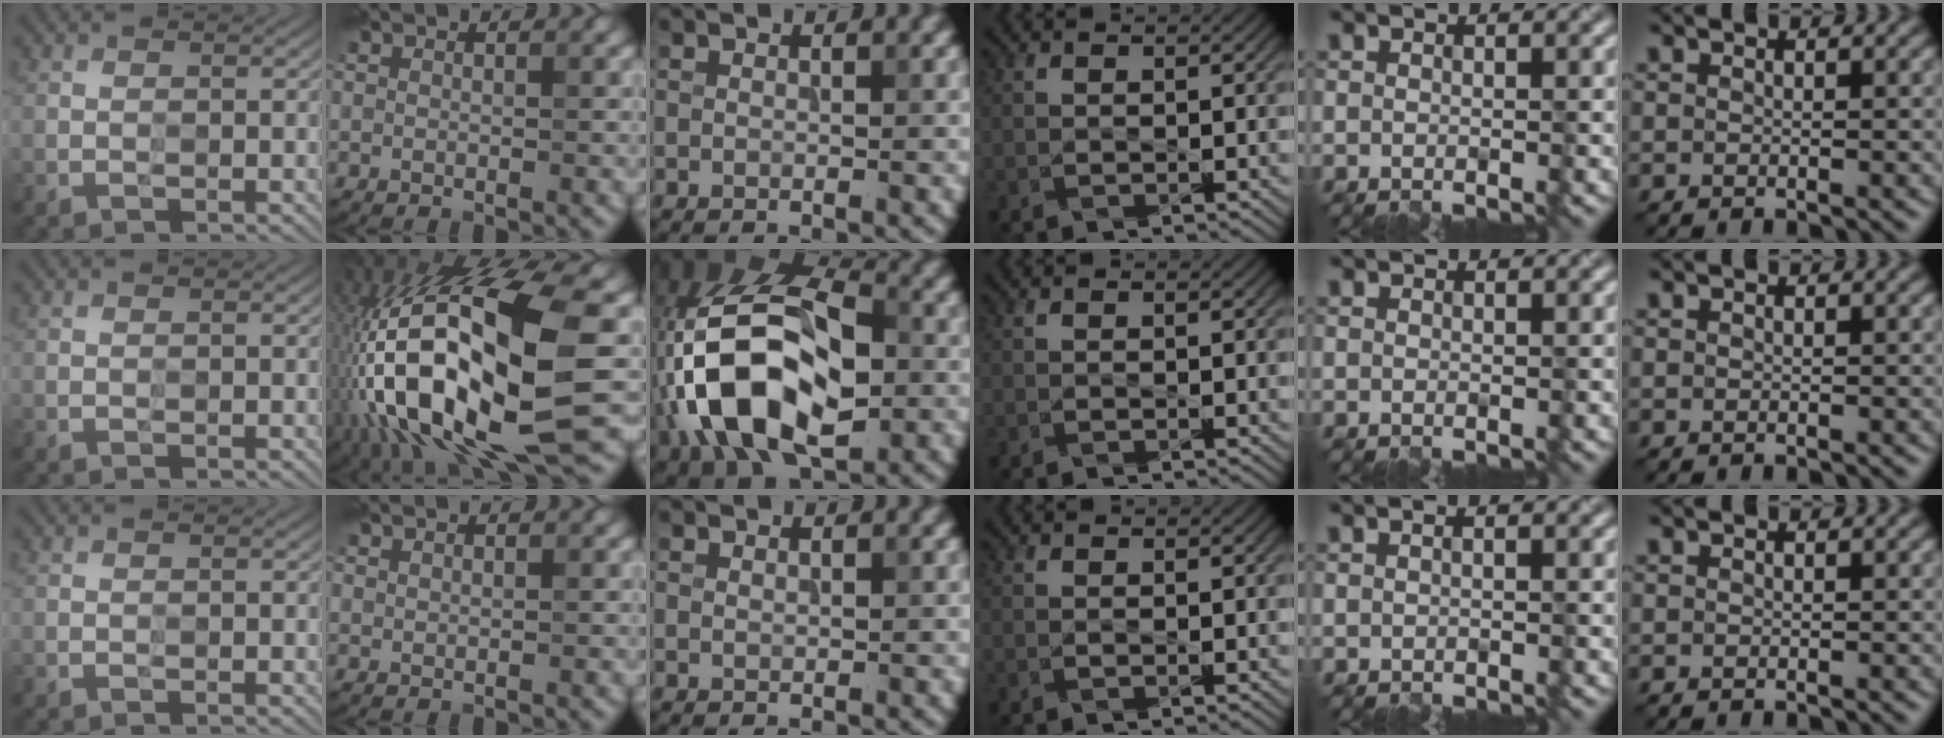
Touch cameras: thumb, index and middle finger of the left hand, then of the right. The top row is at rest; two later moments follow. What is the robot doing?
{"motion": "wipe", "object": "plastic plate"}